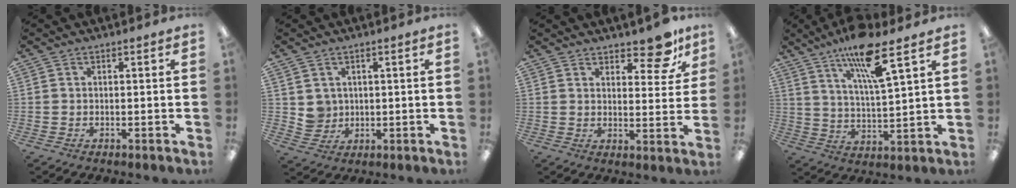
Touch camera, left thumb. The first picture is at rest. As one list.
[{"total": 3.9, "force": [1.6, 3.5, 0.2], "torque": [-0.009, -0.003, 0.031]}, {"total": 9.0, "force": [7.1, 3.4, 4.4], "torque": [-0.040, -0.048, 0.120]}, {"total": 13.4, "force": [8.9, 2.7, 9.6], "torque": [-0.174, -0.040, 0.149]}]